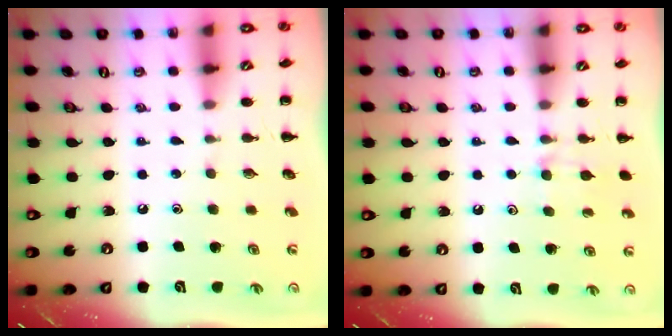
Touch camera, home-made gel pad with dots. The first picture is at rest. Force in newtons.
{"total": 6.3, "press": 6.0, "slide": 1.9}